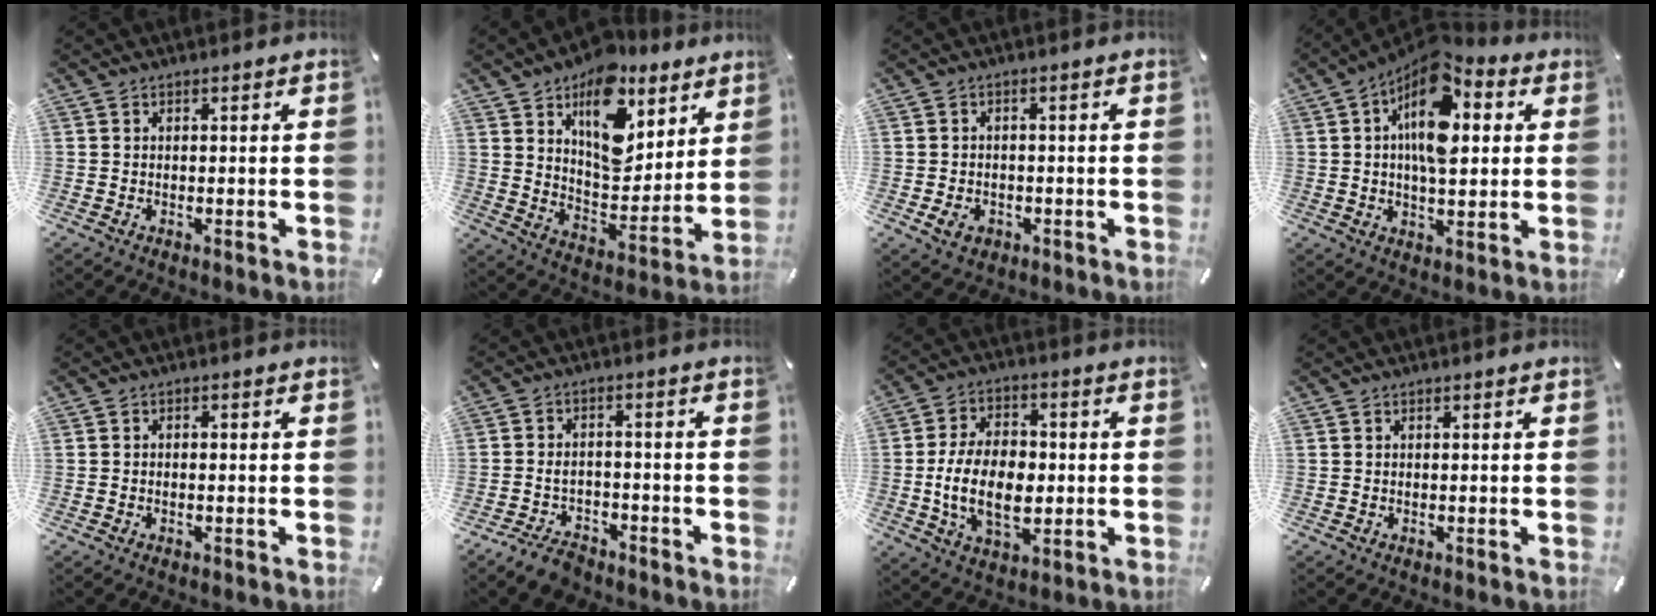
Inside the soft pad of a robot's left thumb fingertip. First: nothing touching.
{"total": 17.5, "force": [10.5, 10.5, 9.3], "torque": [-0.132, -0.069, 0.184]}
{"total": 3.8, "force": [-1.5, 3.0, 1.8], "torque": [-0.037, 0.003, -0.027]}
{"total": 15.2, "force": [4.5, 8.0, 12.1], "torque": [-0.211, -0.024, 0.074]}
{"total": 1.0, "force": [-0.6, 0.5, 0.7], "torque": [-0.015, -0.001, -0.011]}
{"total": 5.3, "force": [-3.7, 2.9, 2.5], "torque": [-0.051, 0.021, -0.071]}
{"total": 14.7, "force": [-1.7, 9.4, 11.1], "torque": [-0.216, 0.003, -0.028]}
{"total": 0.0}